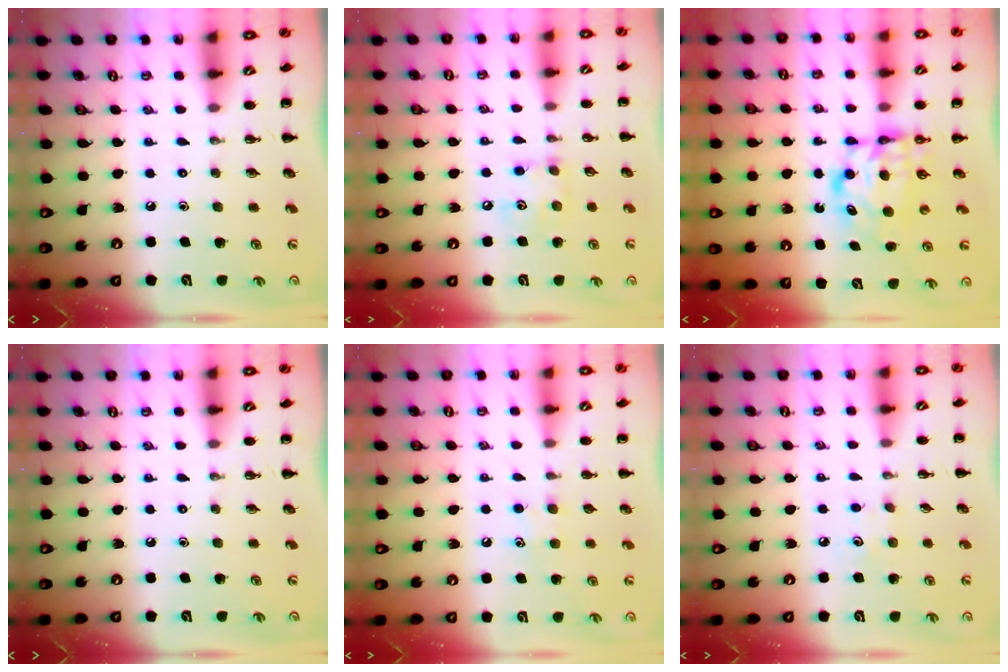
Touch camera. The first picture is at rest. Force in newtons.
{"total": 5.7, "press": 5.7, "slide": 0.4}
{"total": 7.0, "press": 6.9, "slide": 1.2}
{"total": 0.0}
{"total": 5.1, "press": 4.8, "slide": 1.5}
{"total": 4.1, "press": 4.0, "slide": 1.2}